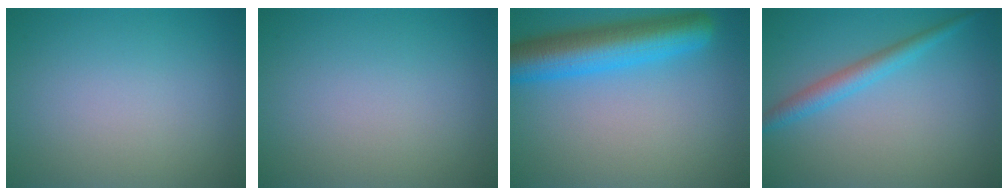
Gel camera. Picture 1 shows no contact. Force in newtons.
{"total": 0.0}
{"total": 7.6, "press": 7.6, "slide": 0.3}
{"total": 2.6, "press": 2.6, "slide": 0.0}